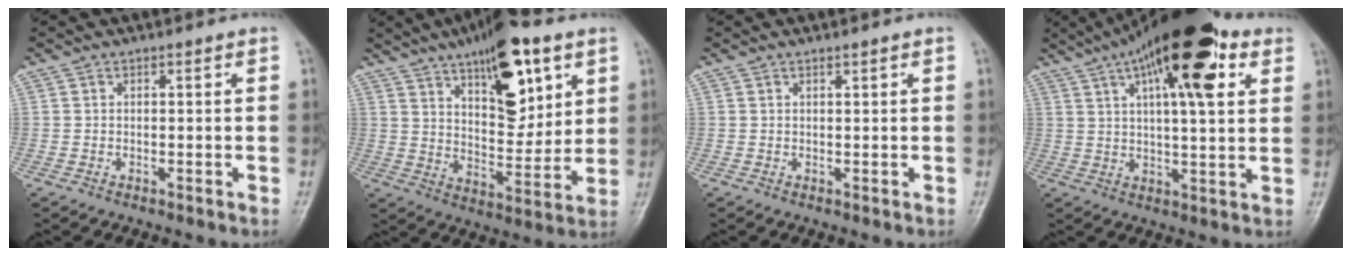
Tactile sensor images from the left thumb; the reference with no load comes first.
{"total": 17.6, "force": [9.0, 7.5, 13.2], "torque": [-0.158, -0.040, 0.143]}
{"total": 0.6, "force": [0.4, 0.1, 0.4], "torque": [-0.005, -0.002, 0.008]}
{"total": 19.3, "force": [8.9, 6.4, 15.9], "torque": [-0.232, -0.003, 0.135]}